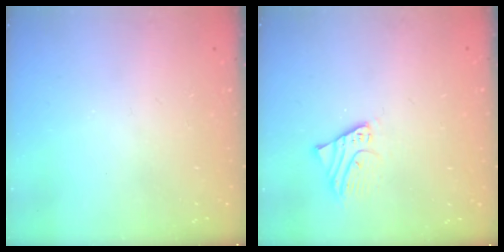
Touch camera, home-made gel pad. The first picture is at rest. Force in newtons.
{"total": 1.8, "press": 1.8, "slide": 0.1}